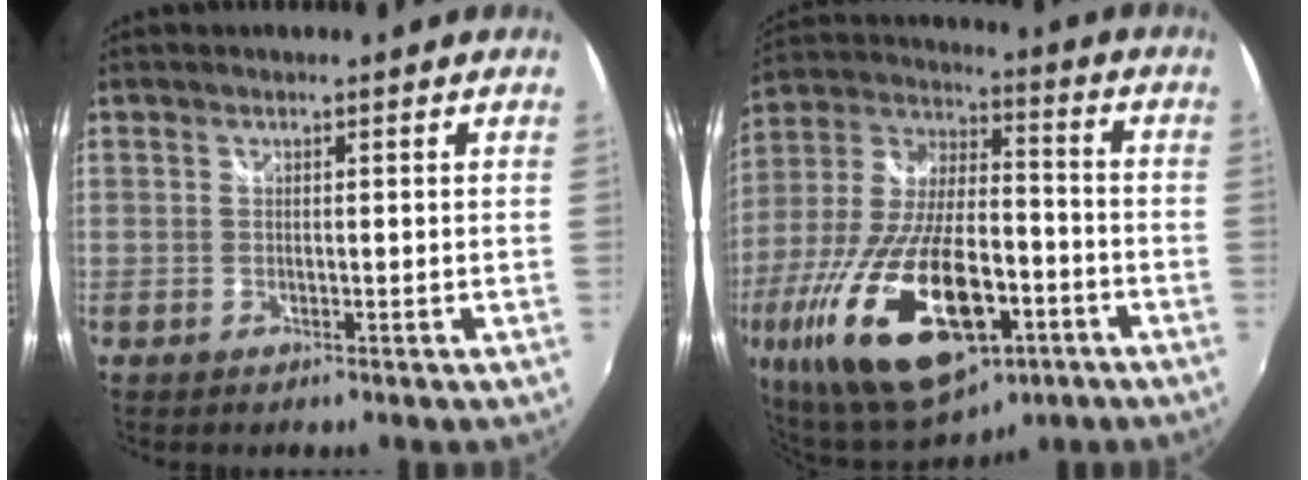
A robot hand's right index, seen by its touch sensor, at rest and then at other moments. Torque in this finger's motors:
{"motor_torque": [1.76, -0.37, 0.22, 0.02]}